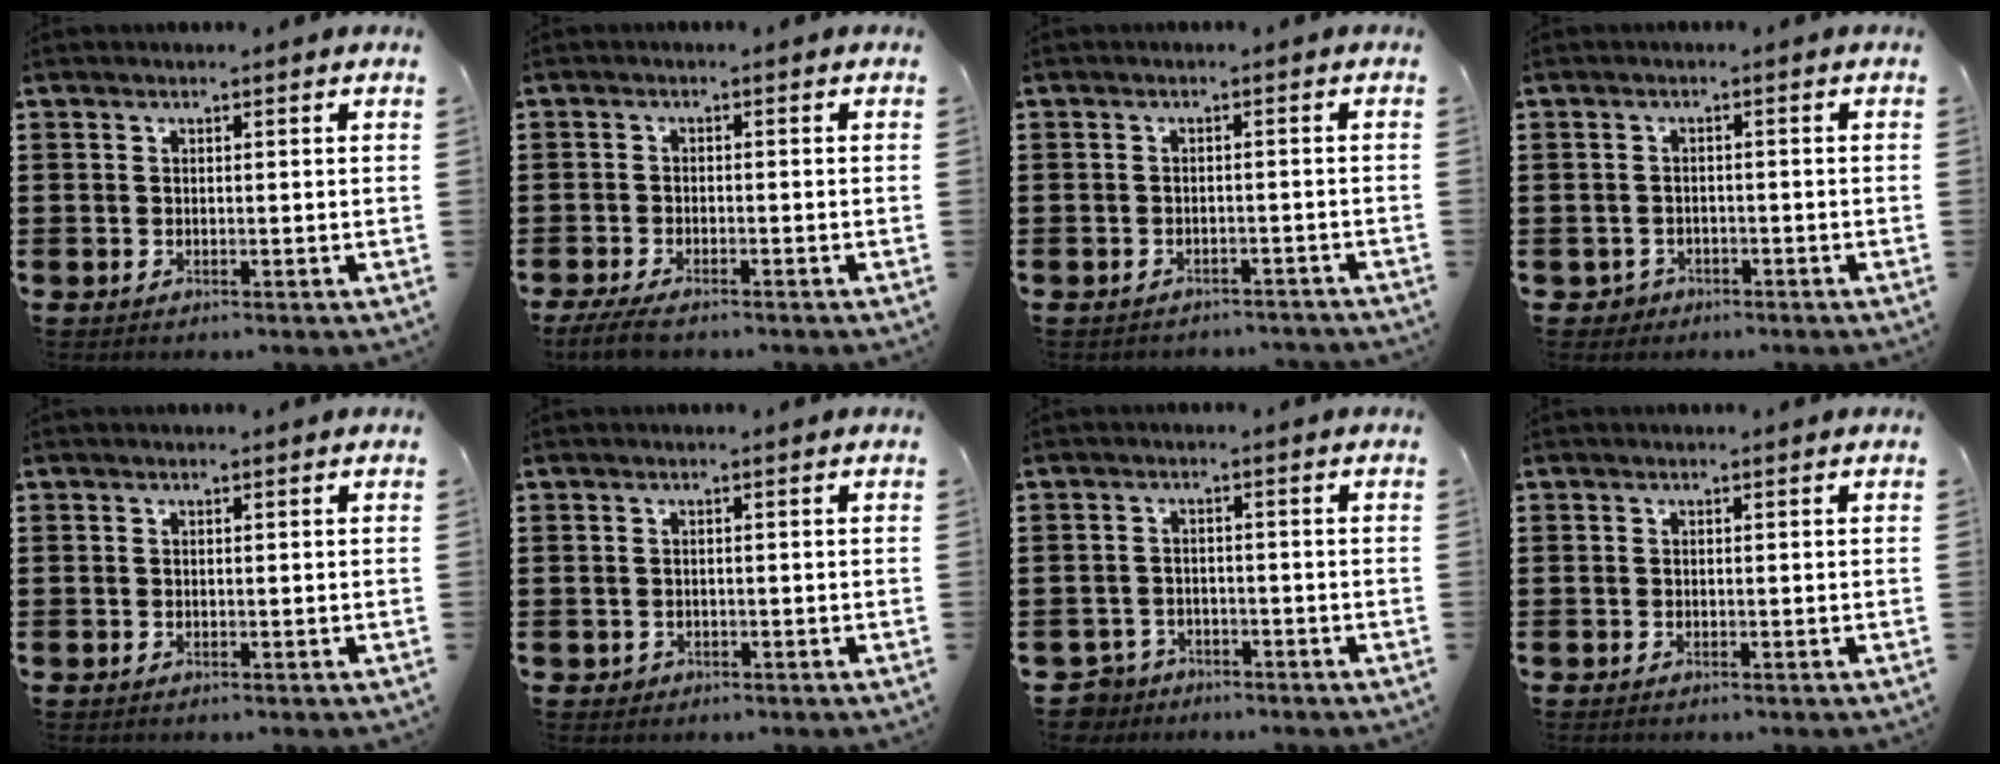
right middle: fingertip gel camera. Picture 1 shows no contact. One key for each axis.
{"total": 2.8, "fx": -2.4, "fy": 0.4, "fz": 1.5, "tx": -0.046, "ty": -0.006, "tz": -0.052}
{"total": 1.5, "fx": -1.5, "fy": 0.1, "fz": 0.1, "tx": -0.008, "ty": -0.001, "tz": -0.032}
{"total": 1.4, "fx": -1.1, "fy": 0.9, "fz": 0.1, "tx": -0.008, "ty": -0.002, "tz": -0.025}
{"total": 0.0}
{"total": 0.5, "fx": -0.3, "fy": 0.4, "fz": 0.1, "tx": -0.005, "ty": 0.003, "tz": -0.006}
{"total": 3.4, "fx": -3.2, "fy": 1.1, "fz": 0.0, "tx": -0.022, "ty": -0.004, "tz": -0.075}
{"total": 0.0}